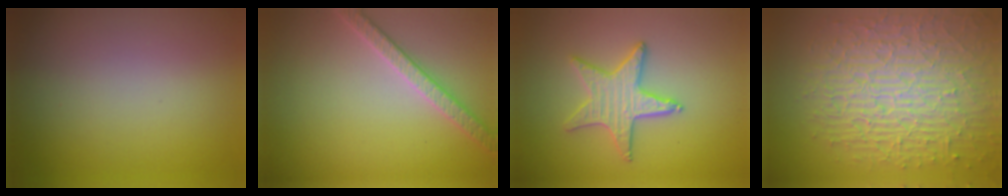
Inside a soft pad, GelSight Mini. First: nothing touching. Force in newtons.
{"total": 2.8, "press": 2.8, "slide": 0.4}
{"total": 3.3, "press": 3.3, "slide": 0.4}
{"total": 10.5, "press": 6.7, "slide": 8.1}